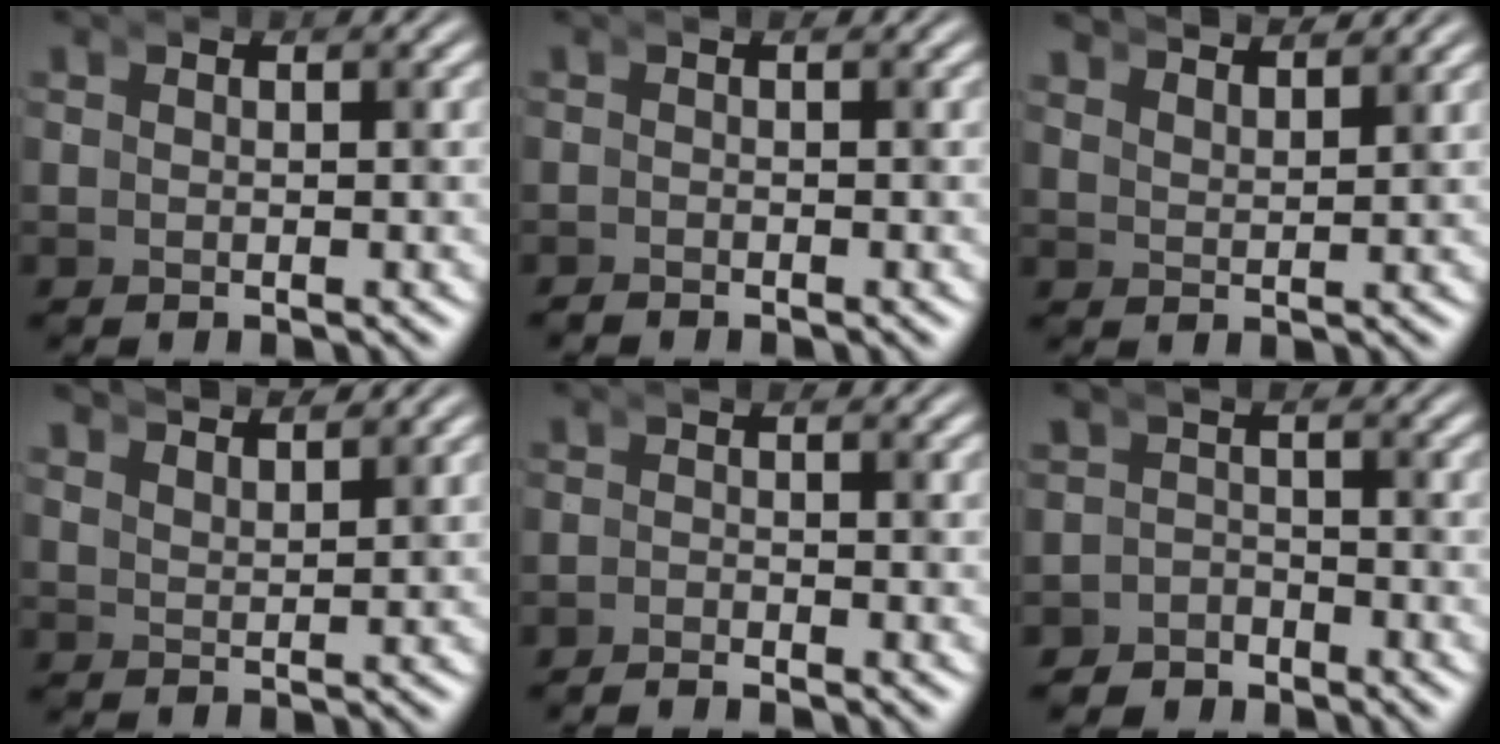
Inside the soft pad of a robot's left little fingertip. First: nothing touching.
{"total": 0.9, "force": [-0.7, -0.3, -0.6], "torque": [0.008, -0.008, -0.012]}
{"total": 3.0, "force": [2.8, 0.4, 0.7], "torque": [-0.017, 0.001, 0.048]}
{"total": 3.1, "force": [2.9, 0.6, 1.0], "torque": [-0.022, 0.003, 0.046]}
{"total": 1.8, "force": [-1.4, -0.7, -0.9], "torque": [0.015, -0.004, -0.029]}
{"total": 3.4, "force": [-3.1, 0.5, -1.3], "torque": [0.018, -0.009, -0.059]}